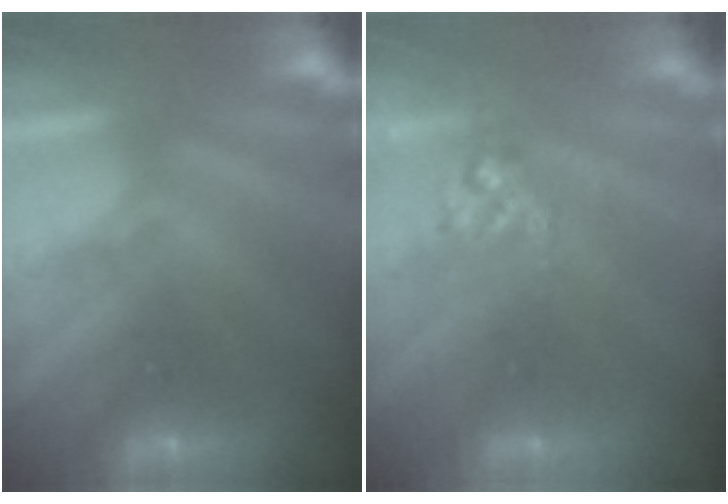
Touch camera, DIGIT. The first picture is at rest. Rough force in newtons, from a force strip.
{"total": 2.7}